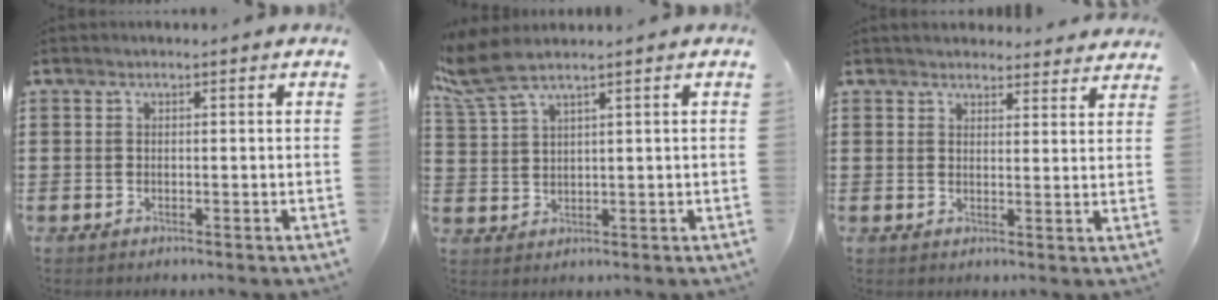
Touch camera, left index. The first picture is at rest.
{"total": 5.7, "force": [4.0, 1.3, 3.9], "torque": [-0.106, -0.011, 0.067]}
{"total": 3.1, "force": [3.0, 0.4, 0.2], "torque": [-0.004, -0.013, 0.056]}